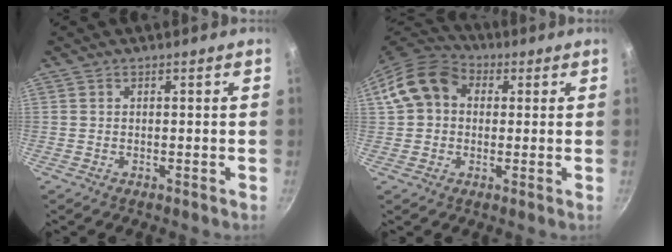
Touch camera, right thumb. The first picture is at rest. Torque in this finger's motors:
{"motor_torque": [-0.09, 0.18, 0.42, -0.41, 0.10]}